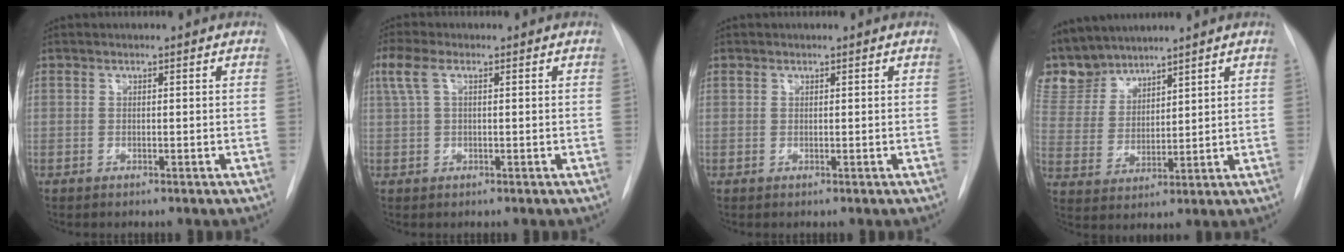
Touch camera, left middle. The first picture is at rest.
{"total": 2.5, "force": [1.1, 0.8, 2.0], "torque": [-0.064, 0.022, 0.030]}
{"total": 1.3, "force": [-0.2, -0.5, -1.2], "torque": [0.026, -0.007, -0.003]}
{"total": 8.8, "force": [8.4, 2.3, 0.5], "torque": [-0.026, 0.003, 0.187]}